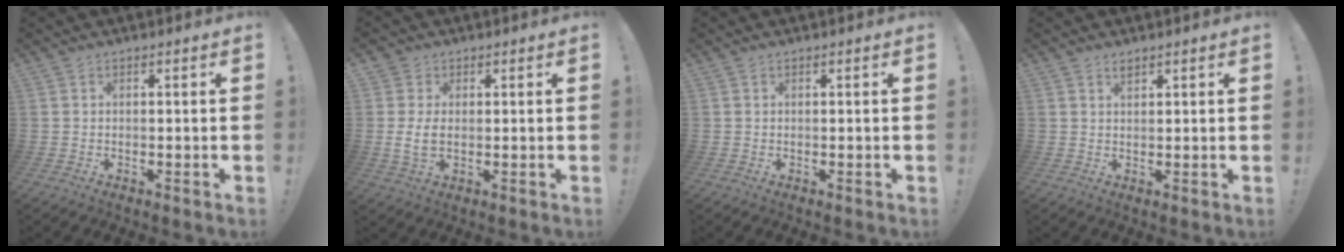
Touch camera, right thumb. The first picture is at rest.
{"total": 4.8, "force": [0.5, 3.3, 3.5], "torque": [-0.059, -0.005, 0.008]}
{"total": 0.0}
{"total": 1.6, "force": [1.5, 0.5, 0.5], "torque": [0.005, -0.008, 0.024]}